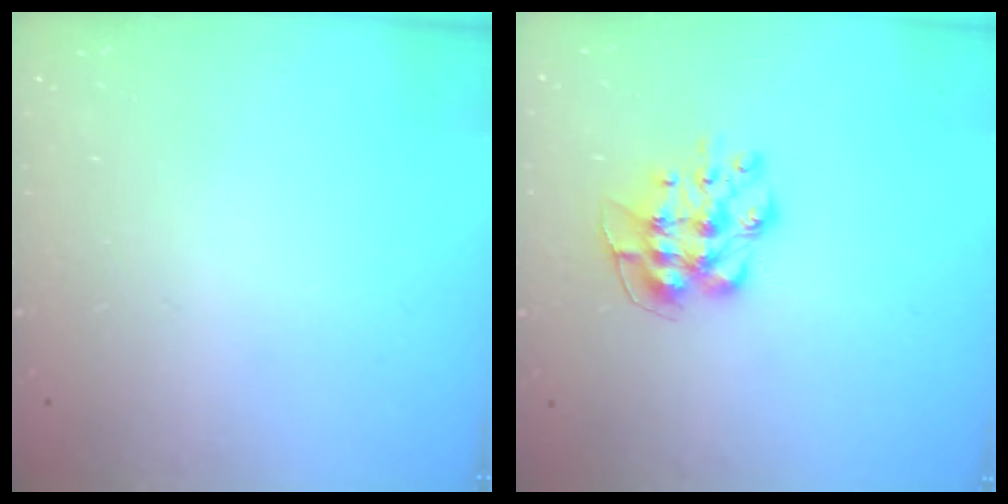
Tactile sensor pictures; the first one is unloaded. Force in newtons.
{"total": 9.2, "press": 9.2, "slide": 0.9}